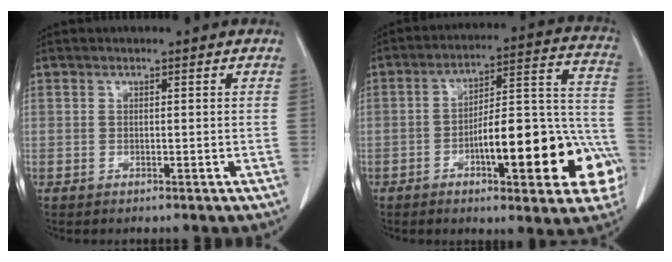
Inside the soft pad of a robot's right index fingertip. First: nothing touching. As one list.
[{"total": 21.2, "force": [-7.5, 5.4, 19.1], "torque": [-0.189, 0.039, -0.090]}]